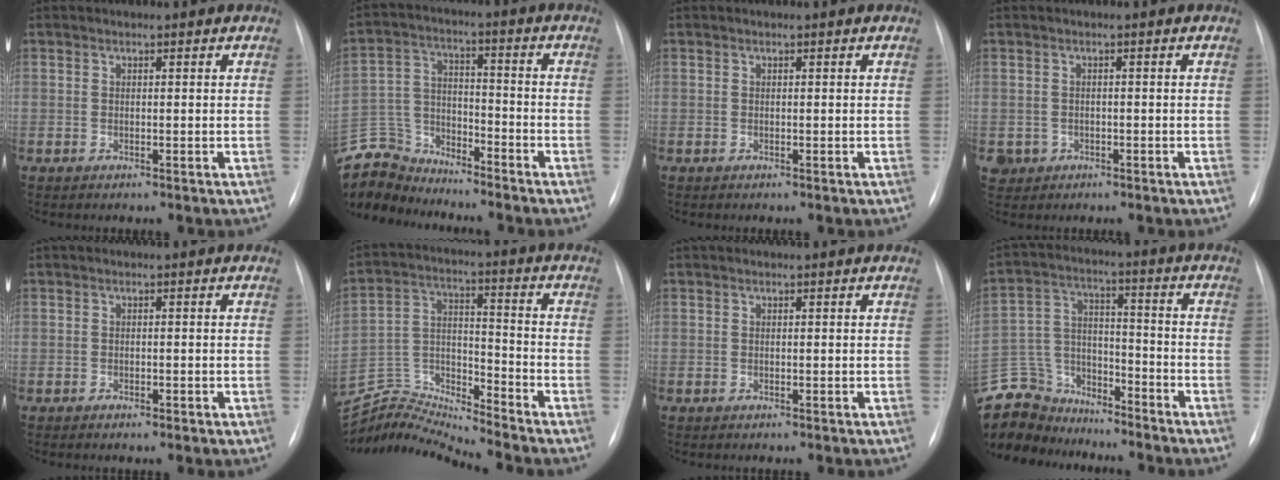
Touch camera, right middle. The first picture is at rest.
{"total": 11.0, "force": [-10.7, 2.5, 0.3], "torque": [-0.013, 0.018, -0.208]}
{"total": 0.0}
{"total": 2.5, "force": [-0.9, 2.3, 0.1], "torque": [0.001, 0.008, -0.011]}
{"total": 1.1, "force": [-0.6, 0.3, 0.8], "torque": [-0.014, 0.000, -0.006]}
{"total": 12.0, "force": [-11.7, -2.3, -0.7], "torque": [0.006, 0.045, -0.224]}
{"total": 0.0}
{"total": 14.7, "force": [-13.4, 5.7, 1.8], "torque": [-0.050, 0.039, -0.240]}